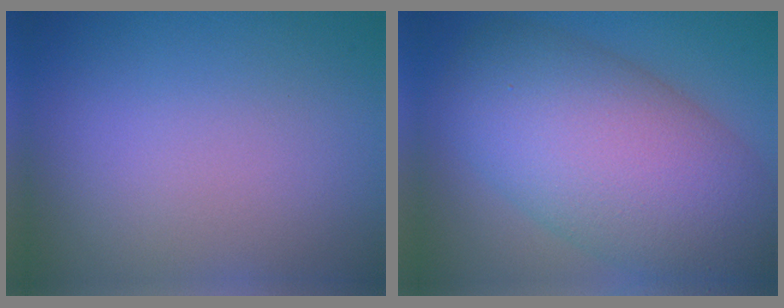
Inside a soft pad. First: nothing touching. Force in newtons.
{"total": 11.8, "press": 11.8, "slide": 0.7}